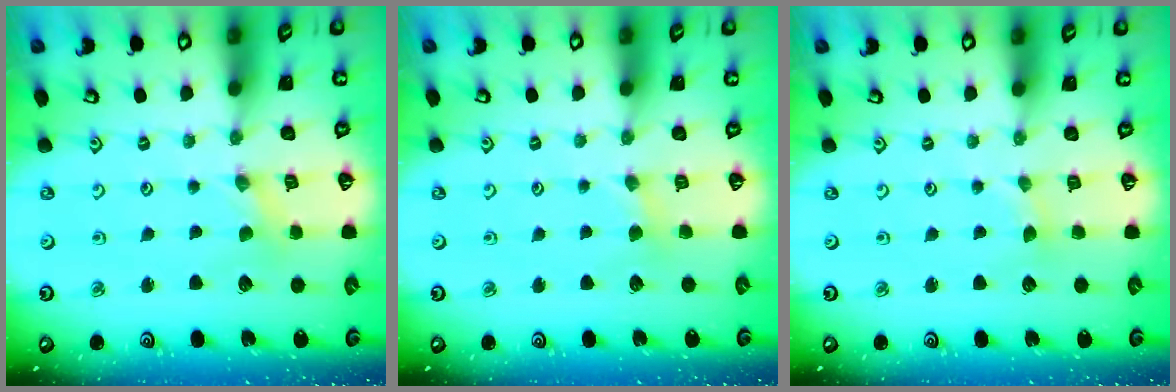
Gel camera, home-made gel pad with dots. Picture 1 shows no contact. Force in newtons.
{"total": 2.5, "press": 2.5, "slide": 0.5}
{"total": 1.0, "press": 1.0, "slide": 0.2}